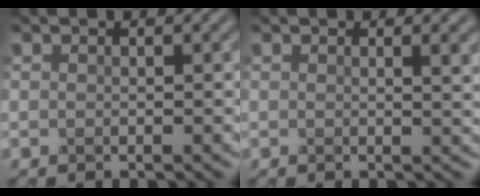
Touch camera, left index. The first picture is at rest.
{"total": 2.2, "force": [0.7, 0.7, 2.0], "torque": [-0.014, 0.003, 0.007]}